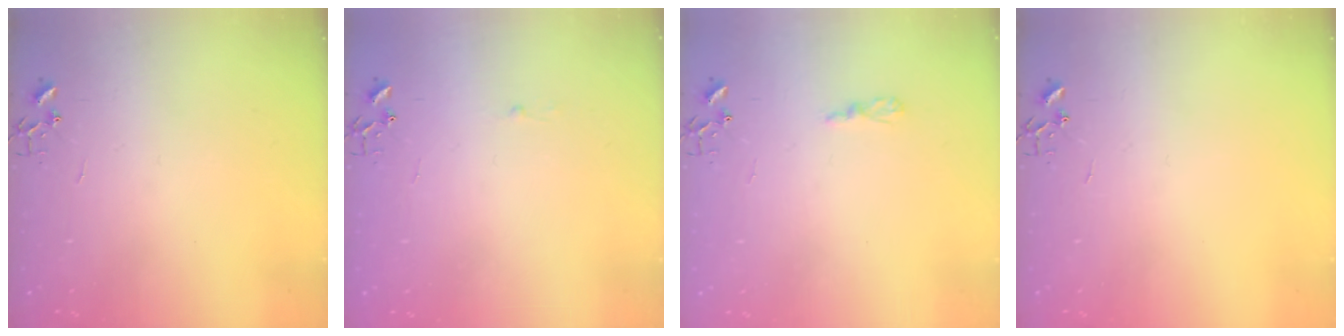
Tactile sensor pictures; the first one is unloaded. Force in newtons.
{"total": 1.8, "press": 1.8, "slide": 0.2}
{"total": 4.8, "press": 4.7, "slide": 0.6}
{"total": 0.0}